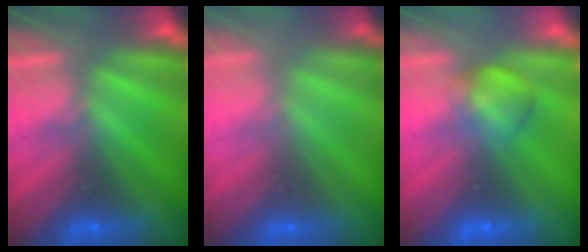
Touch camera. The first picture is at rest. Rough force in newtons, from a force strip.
{"total": 2.7}
{"total": 4.6}